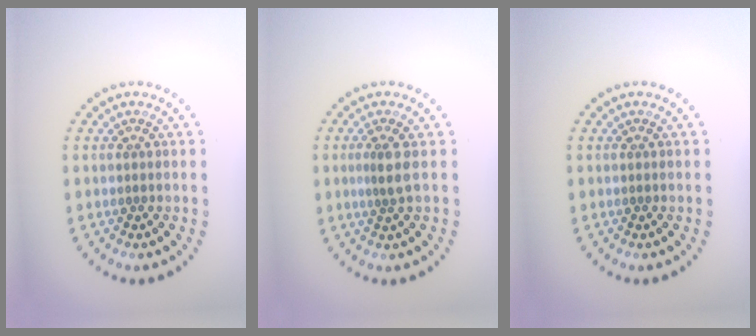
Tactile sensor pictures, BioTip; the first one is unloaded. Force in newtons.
{"total": 1.6, "press": 1.1, "slide": 1.2}
{"total": 0.0}